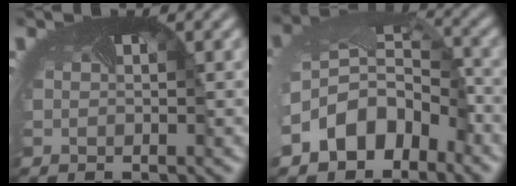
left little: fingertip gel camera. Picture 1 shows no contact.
{"total": 8.5, "force": [-4.1, 5.7, 4.7], "torque": [-0.108, -0.015, -0.077]}